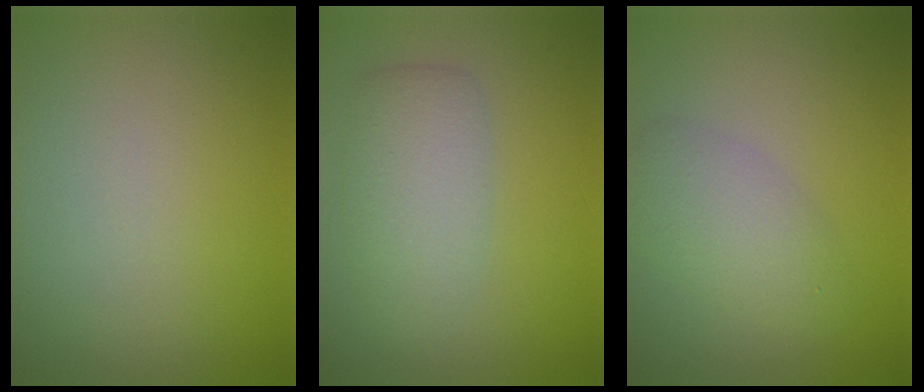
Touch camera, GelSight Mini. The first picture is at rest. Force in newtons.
{"total": 4.0, "press": 4.0, "slide": 0.3}
{"total": 4.6, "press": 4.6, "slide": 0.1}